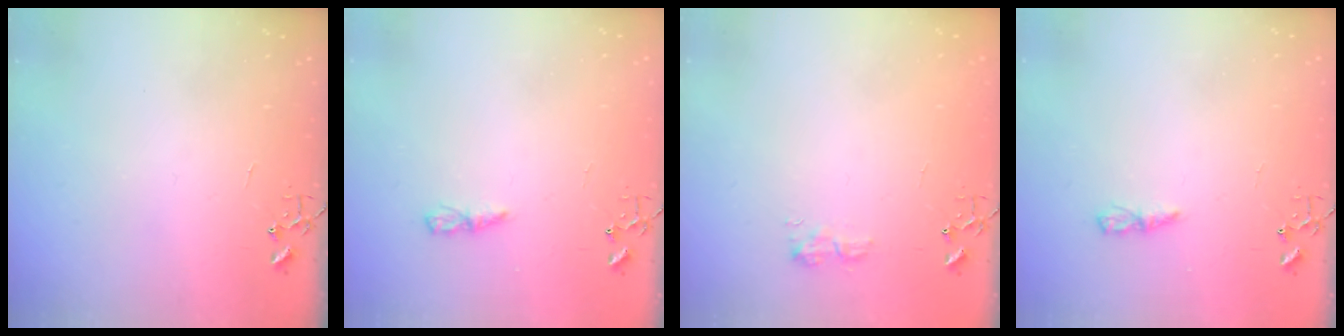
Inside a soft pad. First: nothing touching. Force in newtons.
{"total": 4.6, "press": 4.6, "slide": 0.5}
{"total": 8.8, "press": 8.7, "slide": 0.4}
{"total": 4.6, "press": 4.6, "slide": 0.5}